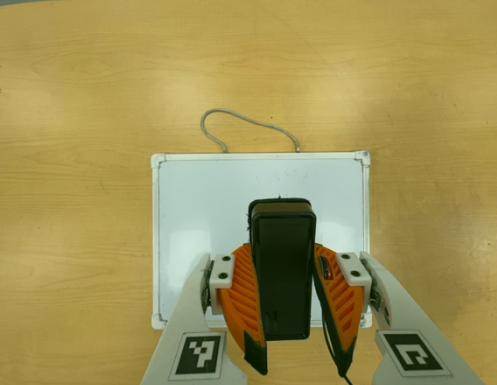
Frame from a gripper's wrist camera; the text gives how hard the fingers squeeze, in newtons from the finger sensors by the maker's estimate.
{"total": 6.3, "left": 5.5, "right": 7.1}